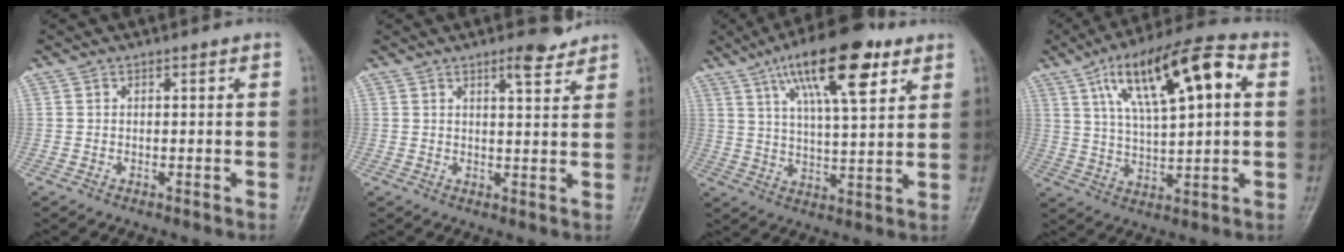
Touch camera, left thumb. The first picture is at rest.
{"total": 4.1, "force": [3.2, 1.0, 2.5], "torque": [-0.031, -0.024, 0.047]}
{"total": 17.3, "force": [9.1, 5.6, 13.7], "torque": [-0.200, -0.024, 0.149]}
{"total": 18.1, "force": [6.0, 6.2, 16.0], "torque": [-0.255, 0.013, 0.097]}